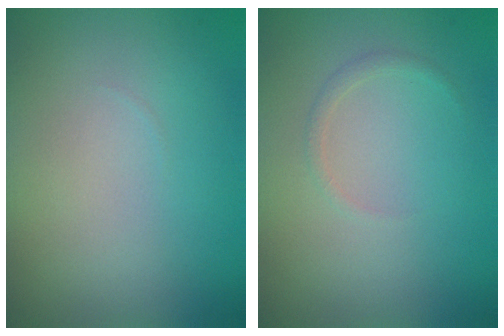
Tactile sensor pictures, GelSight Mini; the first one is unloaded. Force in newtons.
{"total": 0.7, "press": 0.7, "slide": 0.1}